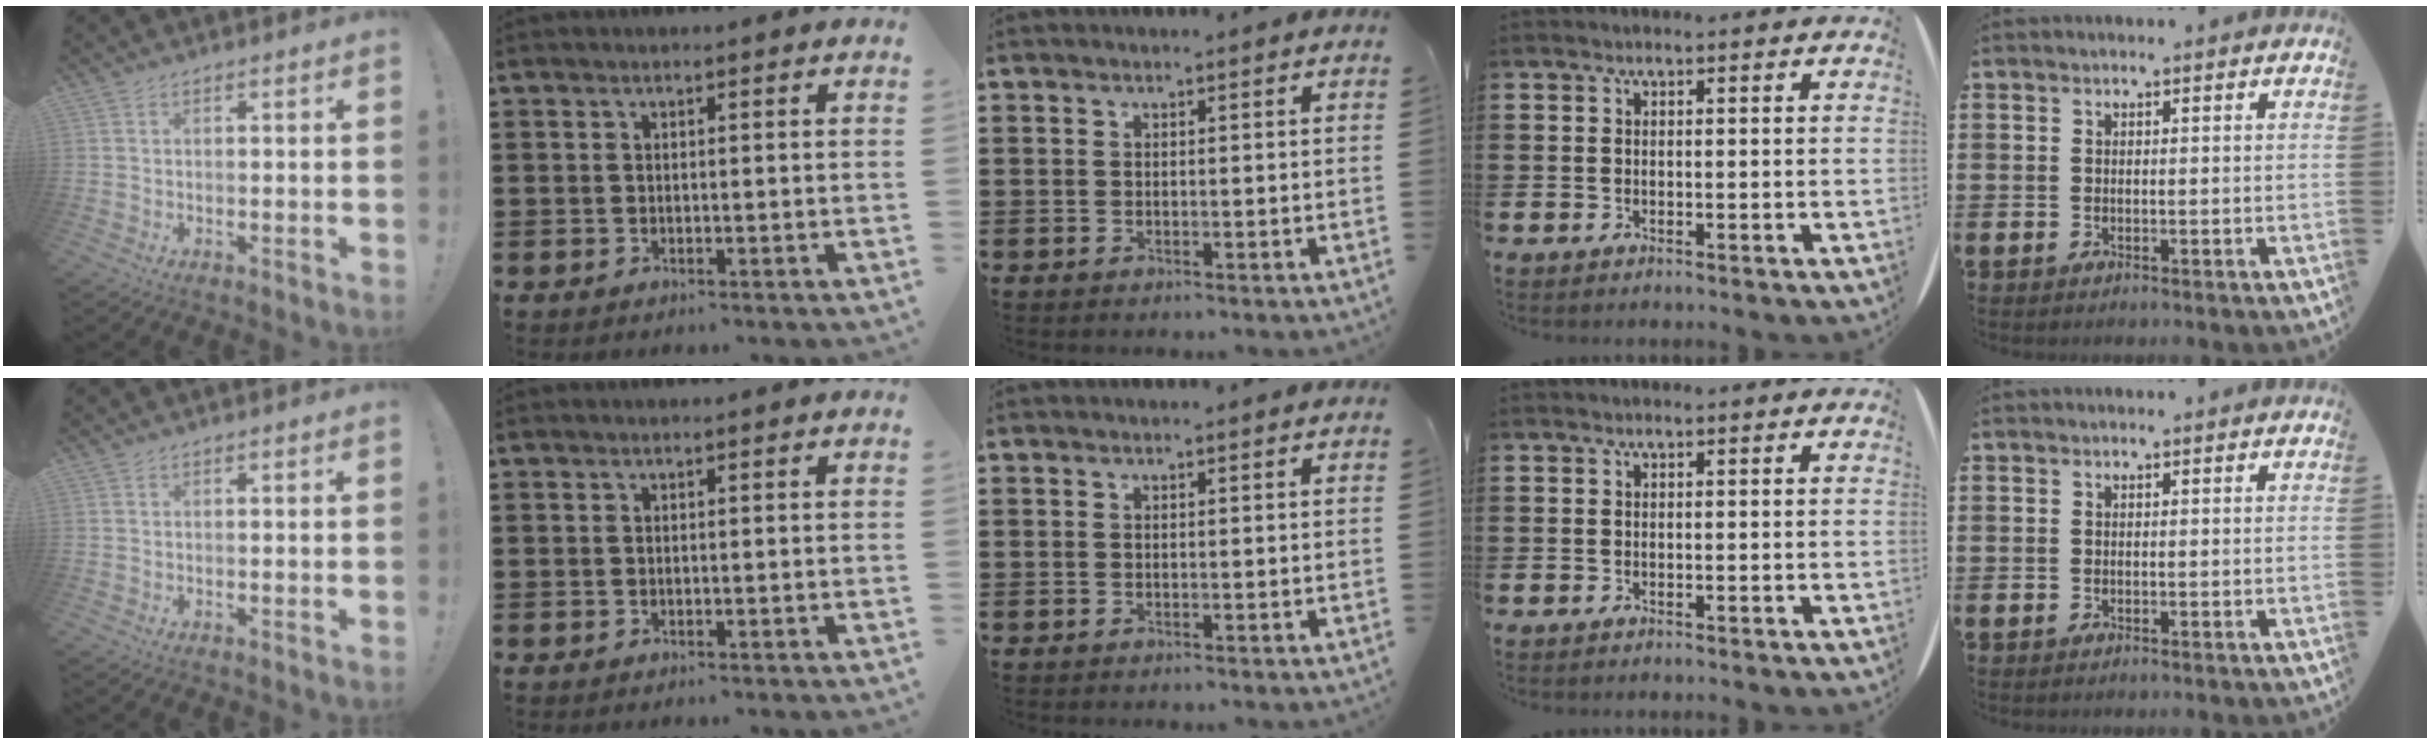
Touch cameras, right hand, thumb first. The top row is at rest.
{}